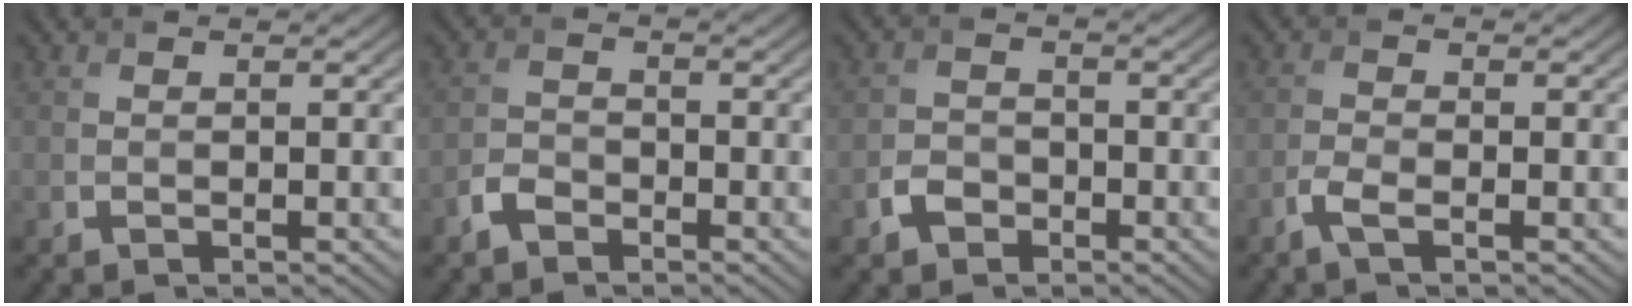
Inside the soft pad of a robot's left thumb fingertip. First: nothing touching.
{"total": 2.7, "force": [-2.0, 1.5, 0.9], "torque": [-0.021, 0.002, -0.049]}
{"total": 2.9, "force": [-1.7, 2.1, 1.1], "torque": [-0.023, 0.002, -0.041]}
{"total": 2.2, "force": [-1.3, 0.6, 1.6], "torque": [-0.041, 0.001, -0.033]}